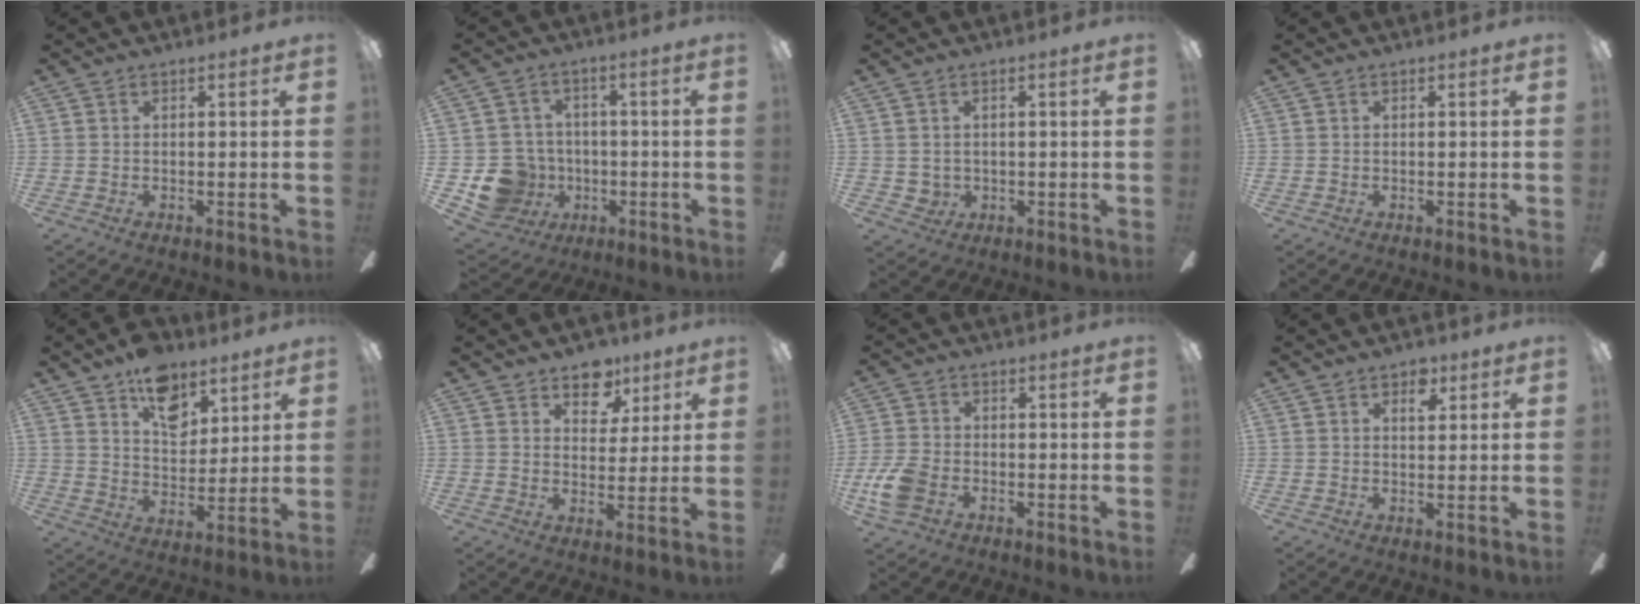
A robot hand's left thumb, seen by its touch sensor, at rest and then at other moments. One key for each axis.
{"total": 10.8, "fx": -3.4, "fy": 9.9, "fz": 2.8, "tx": -0.085, "ty": 0.028, "tz": -0.051}
{"total": 2.3, "fx": 0.6, "fy": 2.2, "fz": 0.3, "tx": -0.012, "ty": 0.003, "tz": 0.011}
{"total": 0.0}
{"total": 12.3, "fx": 8.0, "fy": 7.3, "fz": 5.9, "tx": -0.074, "ty": -0.037, "tz": 0.143}
{"total": 8.9, "fx": 5.8, "fy": 5.9, "fz": 3.3, "tx": -0.030, "ty": -0.028, "tz": 0.100}
{"total": 7.9, "fx": -2.9, "fy": 5.5, "fz": 5.0, "tx": -0.115, "ty": 0.011, "tz": -0.053}
{"total": 4.2, "fx": 2.5, "fy": 2.5, "fz": 2.4, "tx": -0.014, "ty": -0.007, "tz": 0.035}